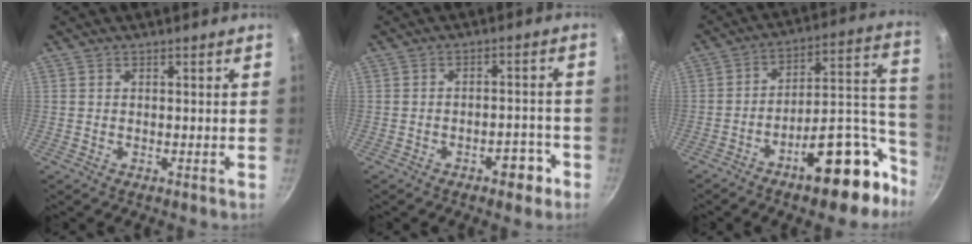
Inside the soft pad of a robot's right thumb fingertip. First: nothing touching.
{"total": 4.9, "force": [-3.0, 2.4, 3.1], "torque": [-0.020, 0.031, -0.033]}
{"total": 21.5, "force": [-11.8, 9.0, 15.5], "torque": [-0.152, 0.094, -0.169]}